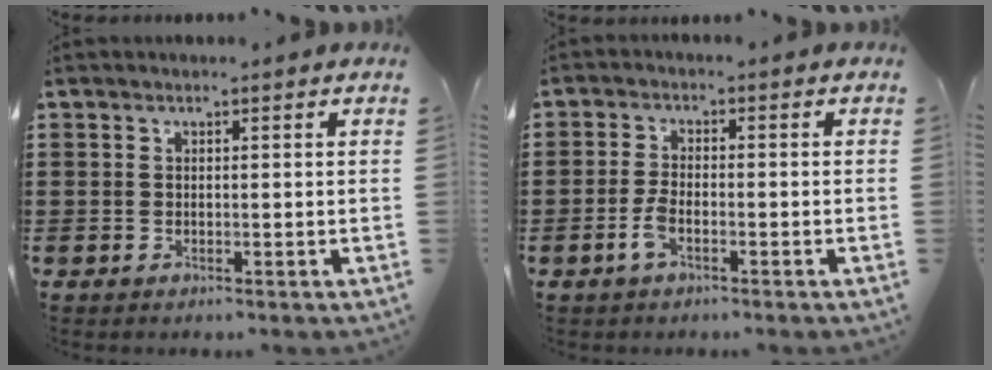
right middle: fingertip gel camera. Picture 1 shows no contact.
{"total": 3.2, "force": [-1.6, 1.1, 2.6], "torque": [-0.065, -0.003, -0.035]}